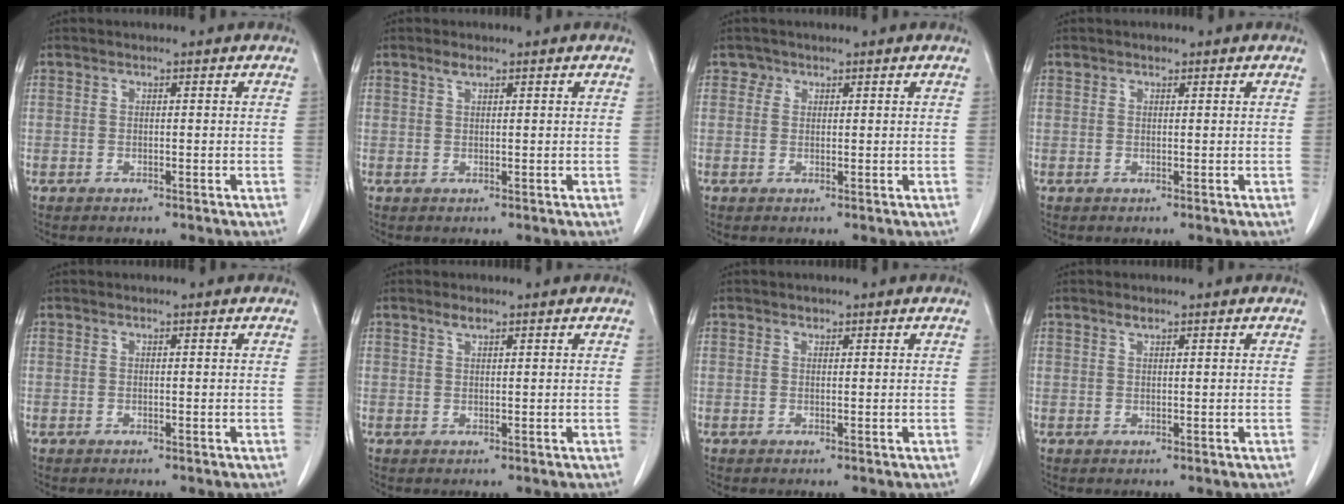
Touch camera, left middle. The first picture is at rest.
{"total": 1.2, "force": [0.9, 0.3, 0.8], "torque": [-0.019, 0.002, 0.019]}
{"total": 1.1, "force": [0.7, 0.8, 0.0], "torque": [0.011, 0.000, 0.007]}
{"total": 0.8, "force": [0.6, 0.5, 0.2], "torque": [-0.004, 0.002, 0.009]}
{"total": 0.0}
{"total": 1.3, "force": [1.0, 0.3, 0.7], "torque": [-0.018, 0.001, 0.021]}
{"total": 0.5, "force": [0.4, 0.3, 0.1], "torque": [-0.002, -0.003, 0.005]}
{"total": 0.7, "force": [0.6, 0.1, 0.3], "torque": [-0.012, -0.002, 0.013]}